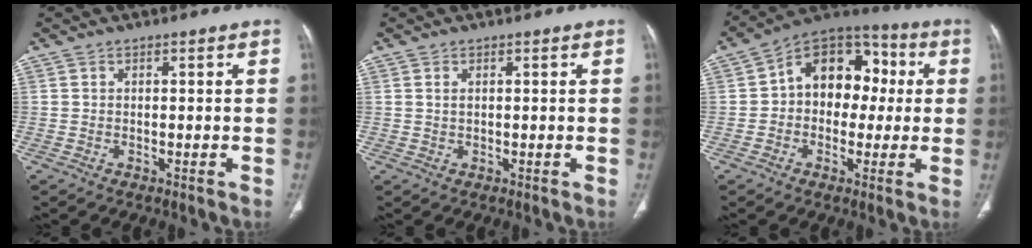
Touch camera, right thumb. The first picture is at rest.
{"total": 1.0, "force": [0.4, 0.5, 0.8], "torque": [-0.019, 0.002, 0.010]}
{"total": 14.8, "force": [1.5, 10.9, 9.9], "torque": [-0.096, 0.039, 0.008]}